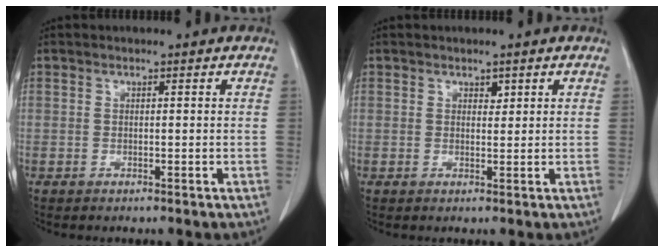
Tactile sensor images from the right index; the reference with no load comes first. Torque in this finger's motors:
{"motor_torque": [-0.12, 0.05, -0.02, -0.01]}